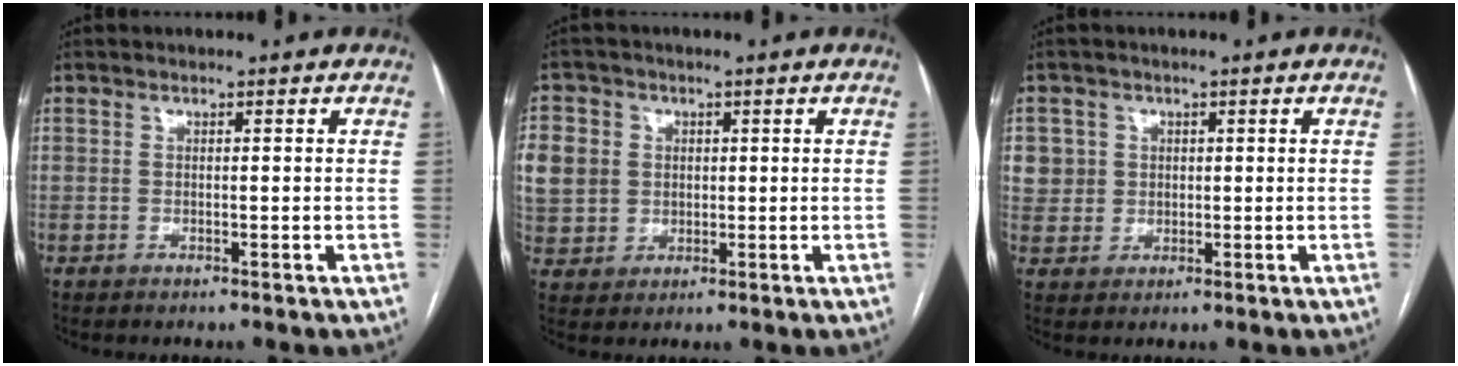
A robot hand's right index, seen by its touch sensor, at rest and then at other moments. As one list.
[{"total": 10.6, "force": [2.0, 9.7, 3.7], "torque": [-0.108, 0.025, 0.052]}, {"total": 4.6, "force": [1.4, 4.4, 0.0], "torque": [0.012, 0.006, 0.031]}]